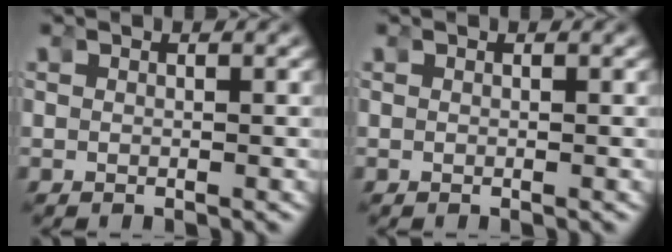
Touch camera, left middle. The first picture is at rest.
{"total": 0.0}